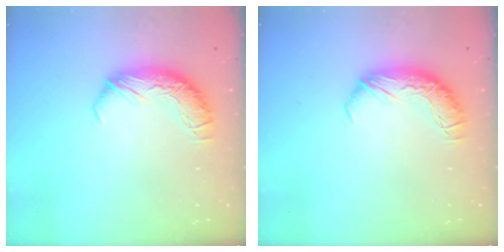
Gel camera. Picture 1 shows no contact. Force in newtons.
{"total": 0.0}